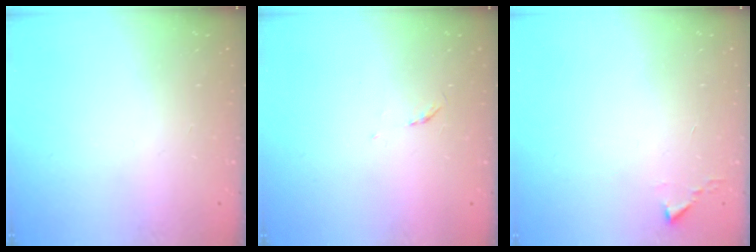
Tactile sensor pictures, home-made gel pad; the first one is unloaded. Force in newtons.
{"total": 3.1, "press": 3.0, "slide": 0.5}
{"total": 2.4, "press": 2.4, "slide": 0.3}